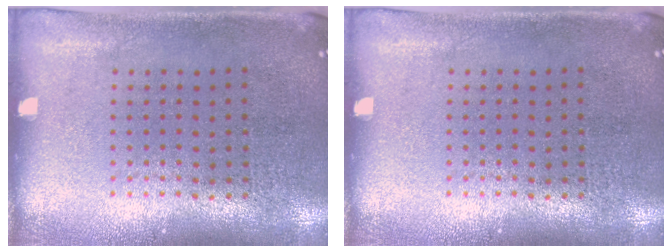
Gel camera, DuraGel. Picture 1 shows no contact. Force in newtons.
{"total": 0.0}